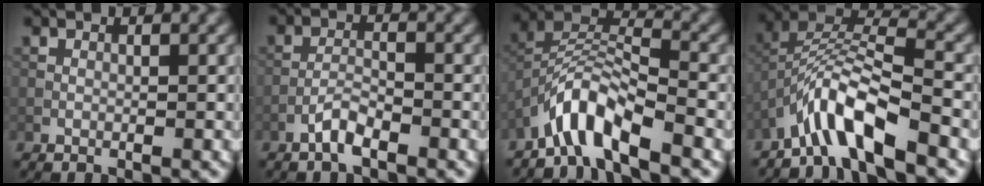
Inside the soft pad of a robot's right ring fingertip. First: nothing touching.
{"total": 2.2, "force": [-1.6, 0.5, 1.4], "torque": [-0.029, 0.007, -0.035]}
{"total": 5.9, "force": [-4.3, 1.4, 3.8], "torque": [-0.069, 0.009, -0.089]}
{"total": 6.7, "force": [-4.3, 1.6, 4.8], "torque": [-0.090, 0.010, -0.089]}